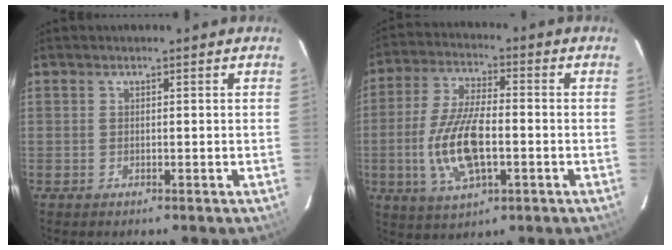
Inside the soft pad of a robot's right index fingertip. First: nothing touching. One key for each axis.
{"total": 13.5, "fx": -2.9, "fy": 5.3, "fz": 12.1, "tx": -0.254, "ty": -0.004, "tz": -0.052}